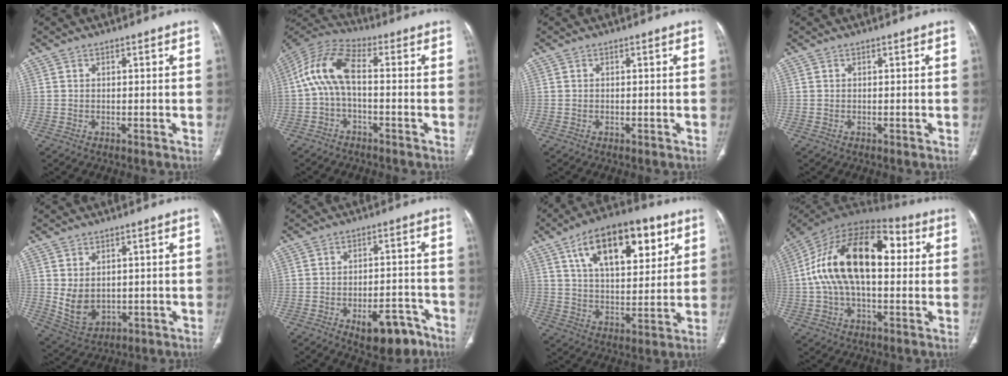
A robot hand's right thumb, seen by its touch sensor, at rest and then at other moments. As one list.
[{"total": 10.5, "force": [-0.8, 4.6, 9.4], "torque": [-0.201, 0.040, -0.025]}, {"total": 0.0}, {"total": 0.0}, {"total": 6.7, "force": [0.5, 4.8, 4.6], "torque": [-0.073, -0.012, 0.034]}, {"total": 10.0, "force": [-5.6, 4.8, 6.7], "torque": [-0.070, 0.037, -0.071]}, {"total": 20.5, "force": [9.4, 10.0, 15.2], "torque": [-0.200, -0.020, 0.155]}, {"total": 22.1, "force": [2.9, 11.9, 18.4], "torque": [-0.321, 0.041, 0.037]}]